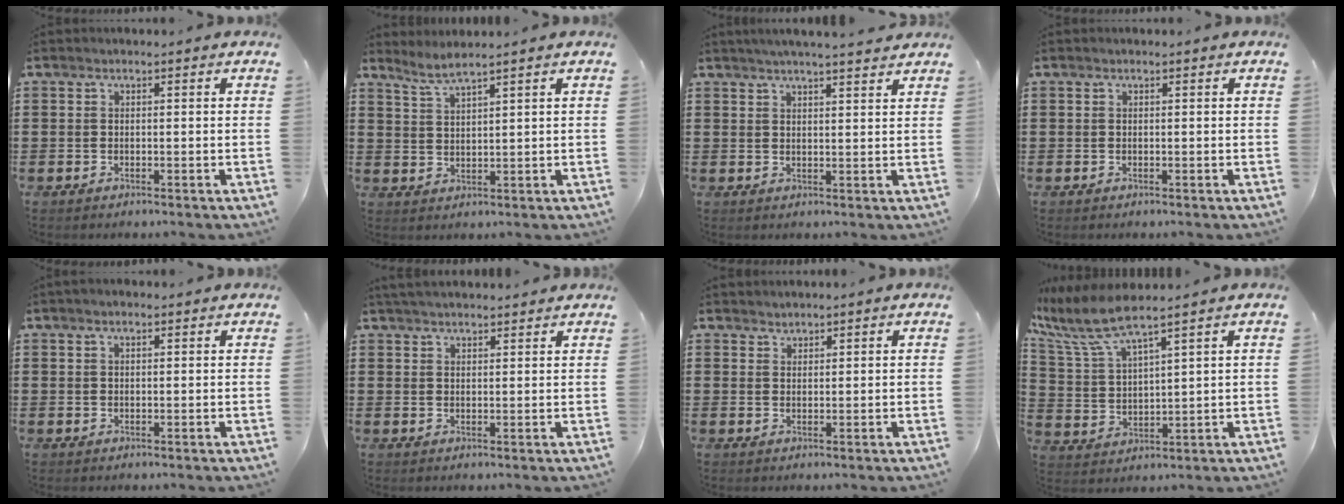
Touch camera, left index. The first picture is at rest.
{"total": 2.9, "force": [2.6, -0.3, 1.4], "torque": [-0.035, -0.003, 0.047]}
{"total": 2.9, "force": [2.8, -0.3, 0.9], "torque": [-0.026, -0.007, 0.050]}
{"total": 0.0}
{"total": 1.2, "force": [0.8, 0.4, 0.8], "torque": [-0.017, 0.002, 0.014]}
{"total": 2.5, "force": [2.5, 0.1, 0.5], "torque": [-0.016, 0.000, 0.048]}
{"total": 1.3, "force": [1.3, 0.3, -0.2], "torque": [0.001, -0.001, 0.027]}
{"total": 7.6, "force": [6.2, 1.1, 4.4], "torque": [-0.119, -0.033, 0.104]}